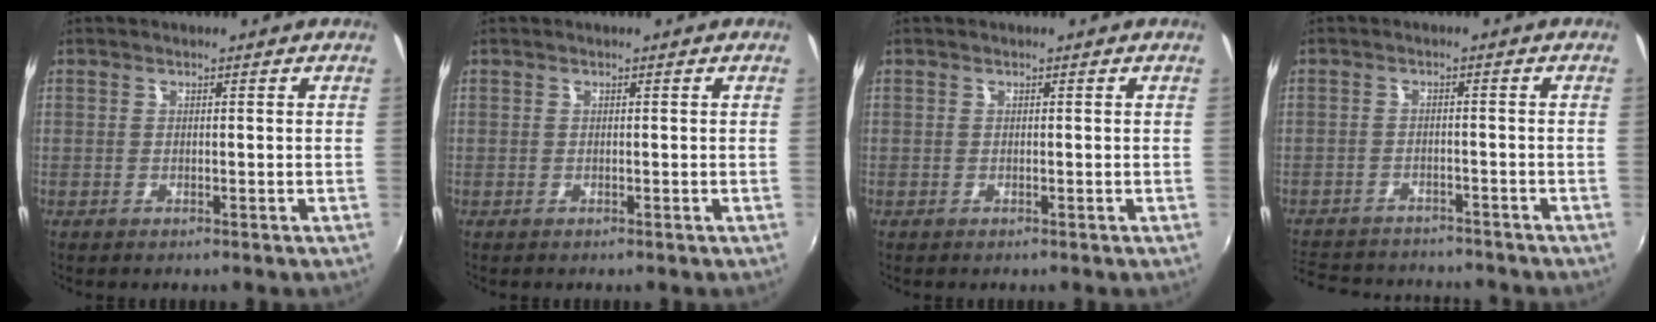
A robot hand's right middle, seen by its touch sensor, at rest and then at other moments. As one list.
[{"total": 0.0}, {"total": 0.0}, {"total": 13.4, "force": [-11.9, 4.2, 4.5], "torque": [-0.114, -0.001, -0.176]}]